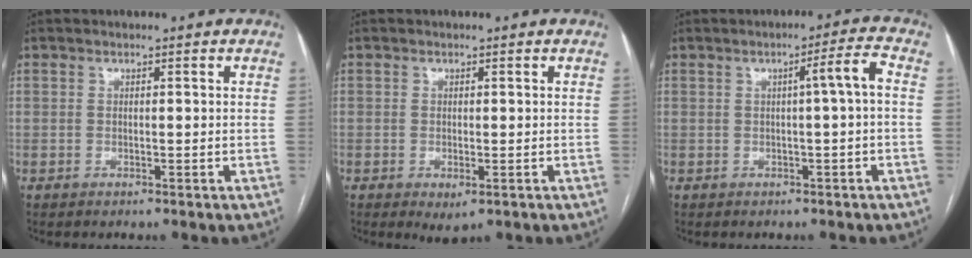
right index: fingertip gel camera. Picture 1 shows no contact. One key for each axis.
{"total": 2.3, "fx": -1.0, "fy": 0.9, "fz": 1.9, "tx": -0.024, "ty": -0.003, "tz": -0.006}
{"total": 3.9, "fx": 0.1, "fy": -0.6, "fz": 3.8, "tx": -0.054, "ty": 0.008, "tz": 0.004}